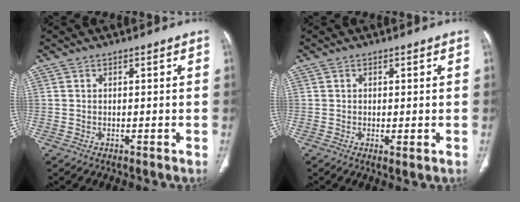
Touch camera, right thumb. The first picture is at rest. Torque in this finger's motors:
{"motor_torque": [-0.09, -0.02, -0.02, 0.01, -0.02]}